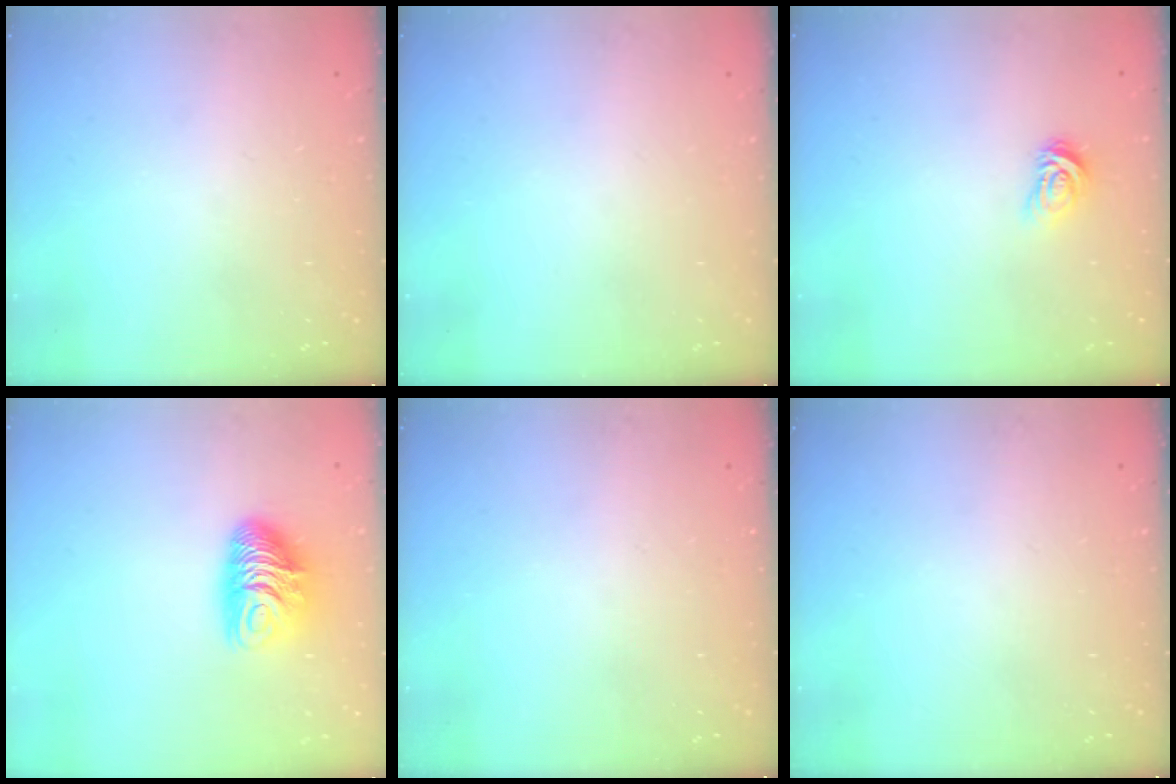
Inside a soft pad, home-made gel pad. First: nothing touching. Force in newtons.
{"total": 0.0}
{"total": 3.8, "press": 3.8, "slide": 0.2}
{"total": 10.7, "press": 10.6, "slide": 0.7}
{"total": 0.0}
{"total": 0.0}